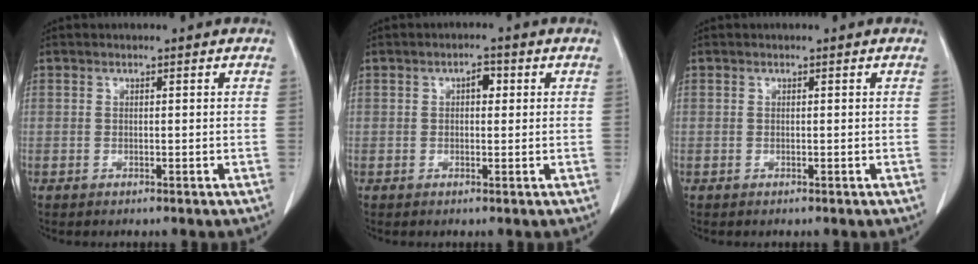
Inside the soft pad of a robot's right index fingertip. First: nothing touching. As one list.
[{"total": 2.1, "force": [0.5, 1.1, 1.7], "torque": [-0.024, 0.008, 0.006]}, {"total": 0.0}]